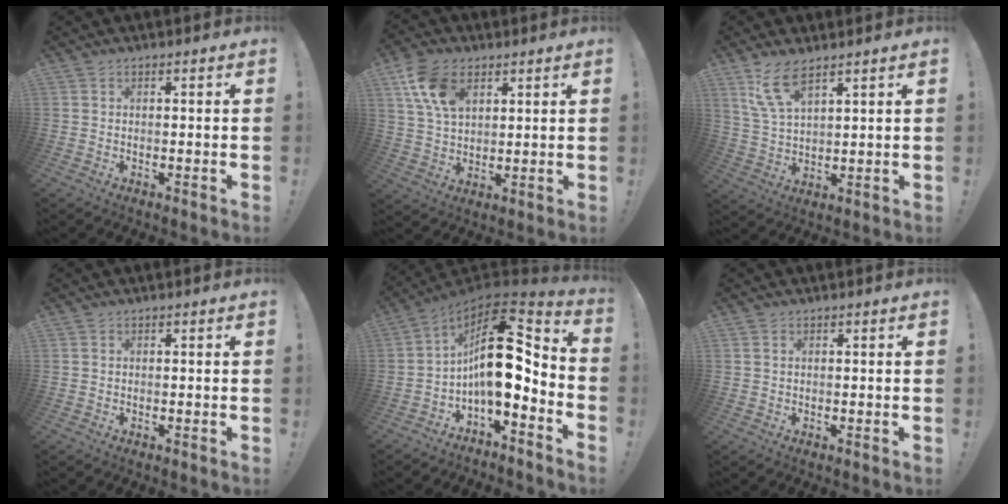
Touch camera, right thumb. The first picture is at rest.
{"total": 12.1, "force": [6.1, 7.4, 7.4], "torque": [-0.136, -0.014, 0.119]}
{"total": 9.4, "force": [6.5, 3.1, 6.0], "torque": [-0.113, -0.021, 0.123]}
{"total": 0.0}
{"total": 18.5, "force": [0.8, 9.2, 16.0], "torque": [-0.273, 0.000, 0.018]}
{"total": 0.6, "force": [0.4, 0.3, 0.4], "torque": [-0.009, 0.001, 0.008]}